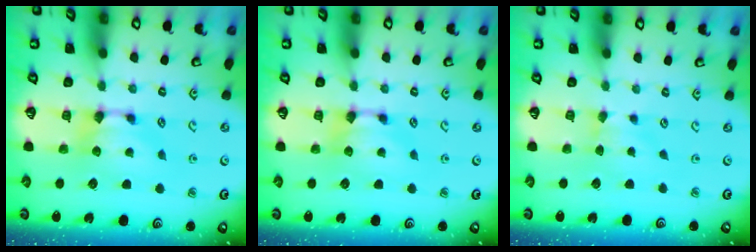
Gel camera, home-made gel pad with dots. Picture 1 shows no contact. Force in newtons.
{"total": 0.0}
{"total": 2.4, "press": 2.3, "slide": 0.5}